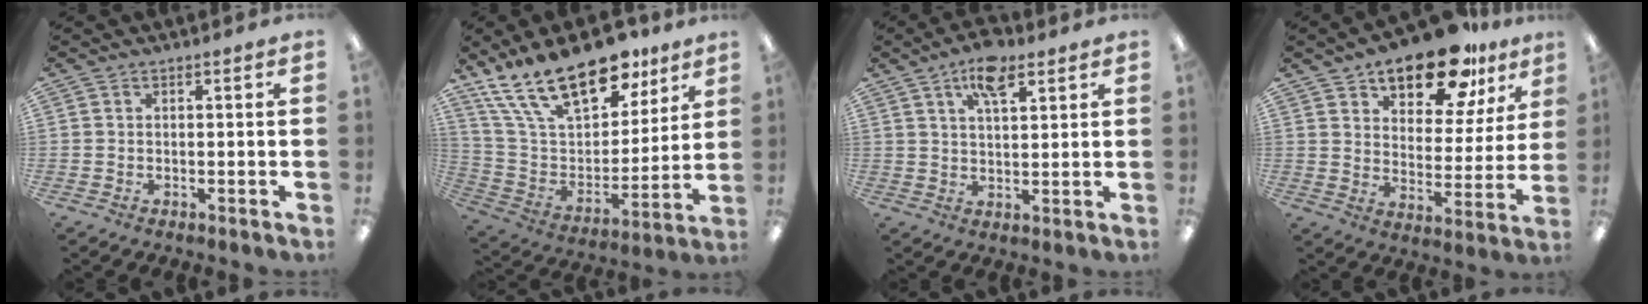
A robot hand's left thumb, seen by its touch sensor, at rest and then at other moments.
{"total": 23.6, "force": [15.8, 11.1, 13.7], "torque": [-0.252, -0.092, 0.279]}
{"total": 8.7, "force": [5.3, 3.4, 6.0], "torque": [-0.095, -0.017, 0.089]}
{"total": 16.7, "force": [12.7, 7.2, 8.1], "torque": [-0.124, -0.078, 0.218]}